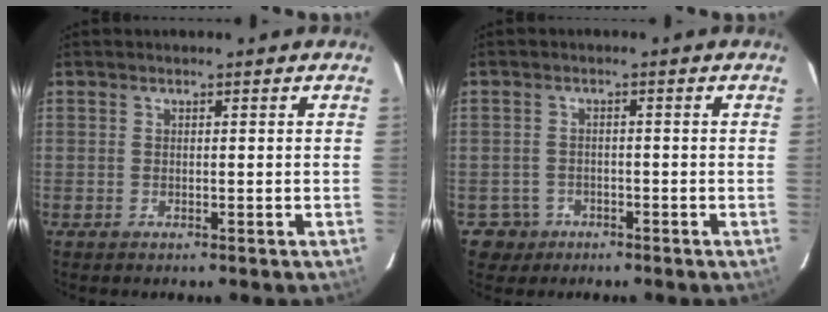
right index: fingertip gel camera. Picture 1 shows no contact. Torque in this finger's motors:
{"motor_torque": [-0.47, 0.28, -1.05, -0.21]}